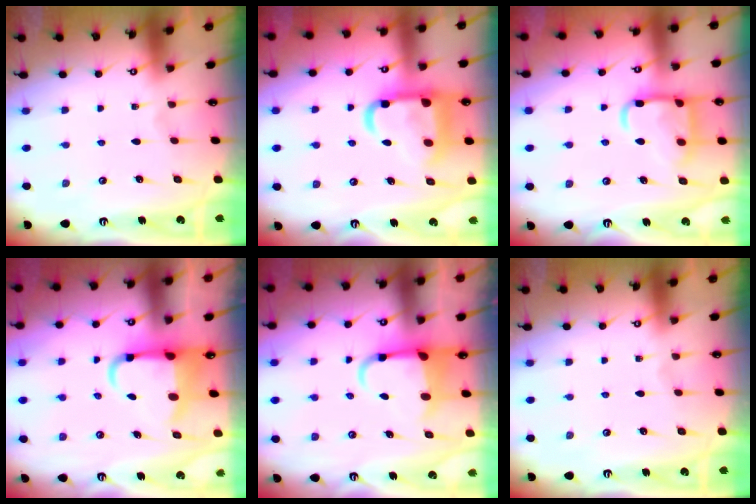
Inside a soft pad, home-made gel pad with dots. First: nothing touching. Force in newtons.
{"total": 16.2, "press": 16.1, "slide": 1.8}
{"total": 15.1, "press": 15.0, "slide": 1.5}
{"total": 6.1, "press": 5.9, "slide": 1.7}
{"total": 5.9, "press": 5.7, "slide": 1.4}
{"total": 0.0}